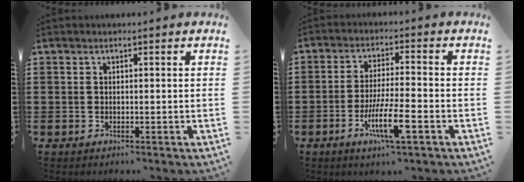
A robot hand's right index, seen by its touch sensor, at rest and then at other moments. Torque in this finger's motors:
{"motor_torque": [1.16, -0.36, 0.45, 0.11]}